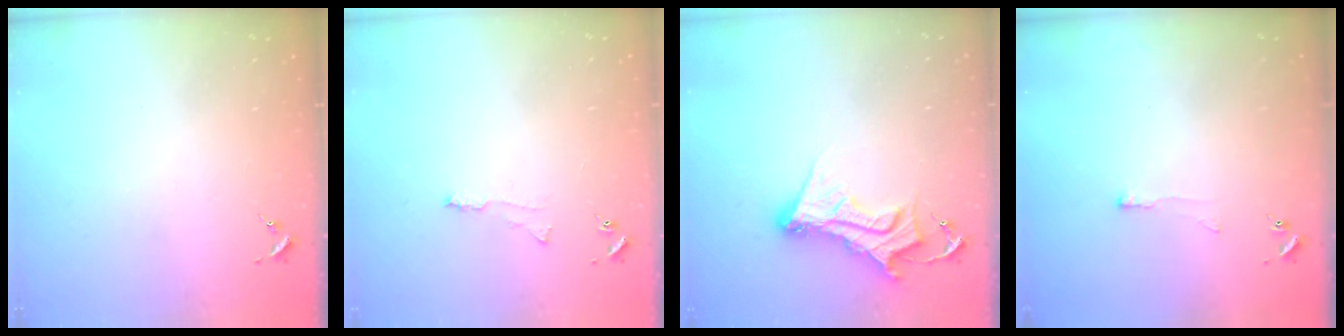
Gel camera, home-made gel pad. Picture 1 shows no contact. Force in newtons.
{"total": 4.1, "press": 4.1, "slide": 0.5}
{"total": 10.5, "press": 10.4, "slide": 1.1}
{"total": 3.3, "press": 3.3, "slide": 0.3}